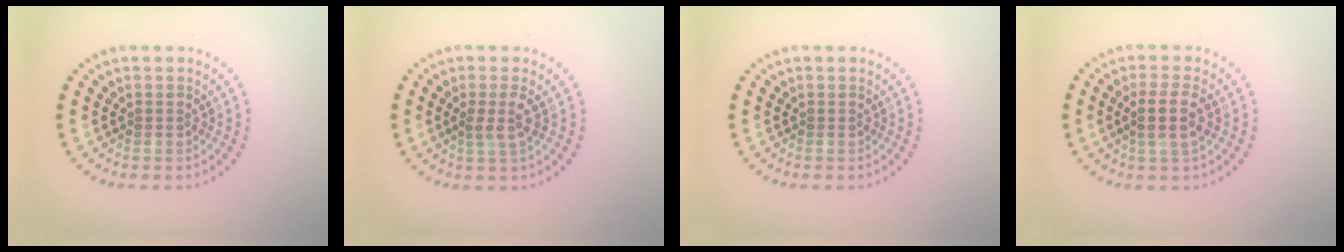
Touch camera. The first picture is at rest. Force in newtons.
{"total": 1.7, "press": 1.4, "slide": 1.0}
{"total": 0.0}
{"total": 3.0, "press": 2.6, "slide": 1.5}